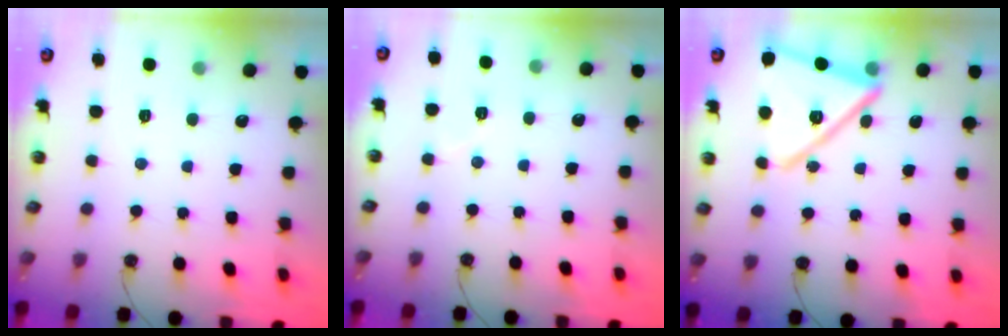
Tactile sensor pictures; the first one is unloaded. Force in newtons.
{"total": 4.0, "press": 3.9, "slide": 0.8}
{"total": 17.9, "press": 17.9, "slide": 1.4}